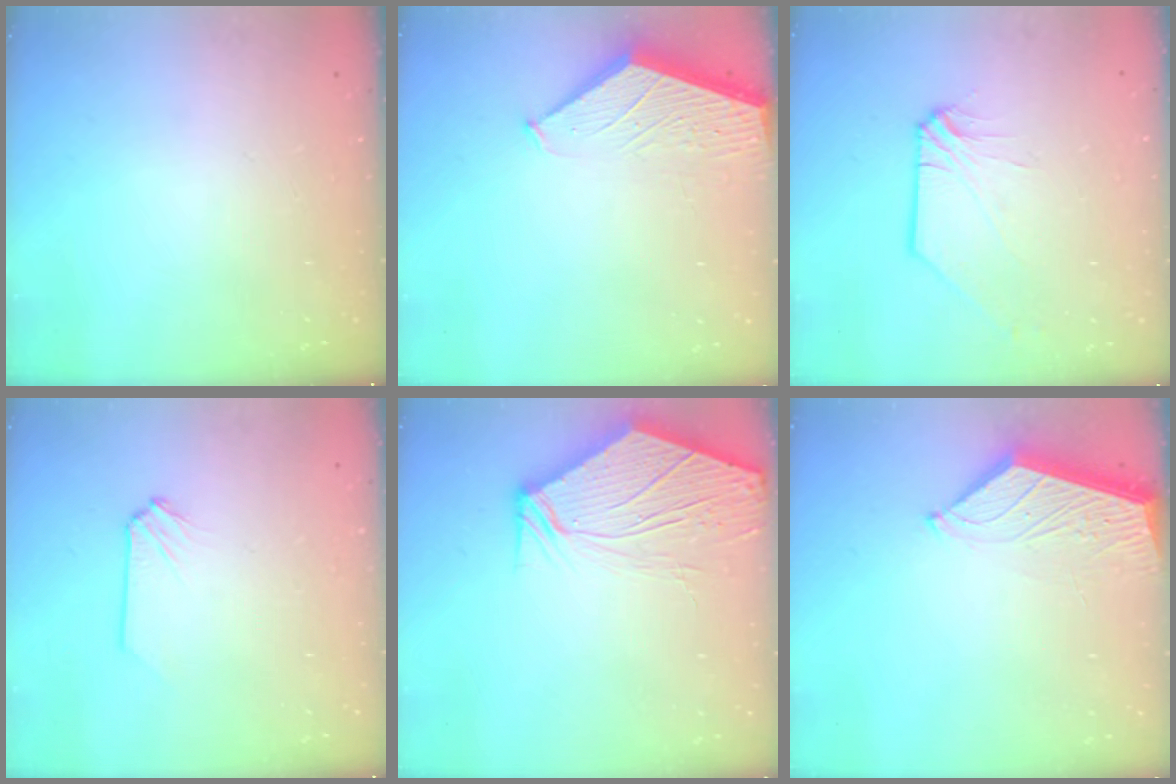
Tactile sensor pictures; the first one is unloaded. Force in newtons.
{"total": 1.4, "press": 1.4, "slide": 0.2}
{"total": 1.0, "press": 0.9, "slide": 0.2}
{"total": 0.0}
{"total": 11.7, "press": 11.5, "slide": 1.9}
{"total": 4.0, "press": 4.0, "slide": 0.5}